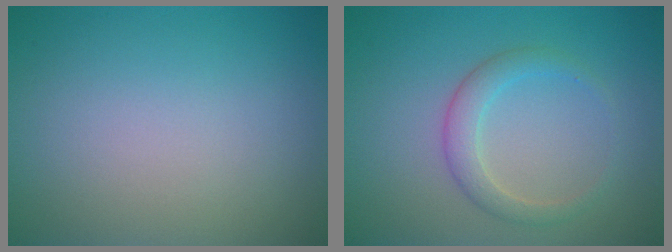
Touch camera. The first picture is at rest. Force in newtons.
{"total": 2.3, "press": 2.3, "slide": 0.1}